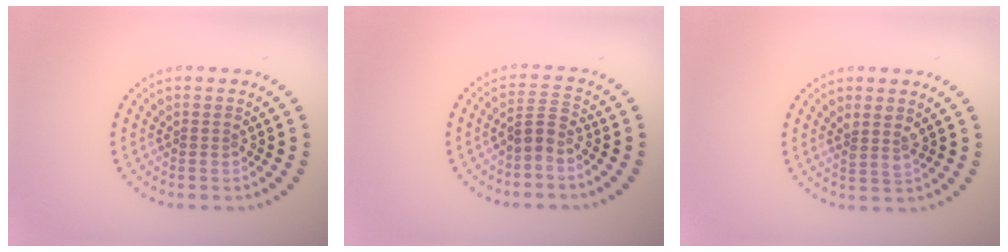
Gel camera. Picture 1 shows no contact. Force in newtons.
{"total": 2.2, "press": 1.6, "slide": 1.5}
{"total": 1.7, "press": 1.4, "slide": 0.9}